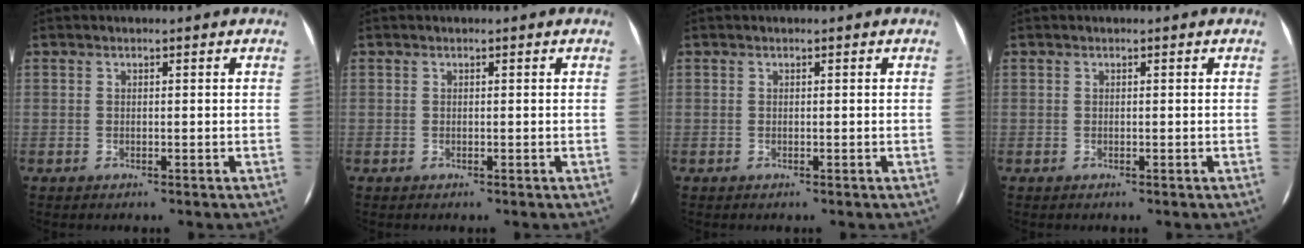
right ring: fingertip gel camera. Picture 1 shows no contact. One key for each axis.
{"total": 0.0}
{"total": 0.0}
{"total": 0.0}